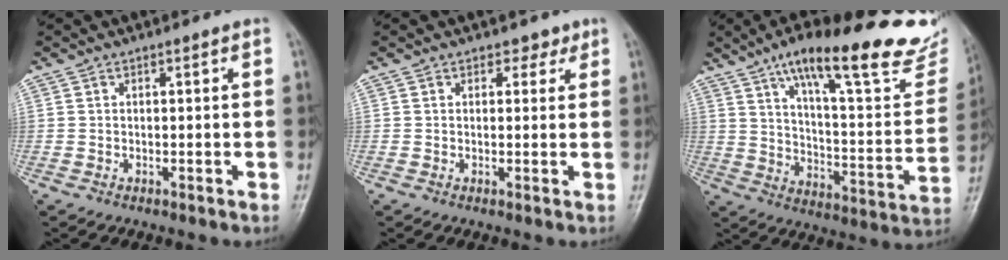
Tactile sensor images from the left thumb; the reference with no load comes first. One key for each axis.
{"total": 1.9, "fx": 1.3, "fy": 1.3, "fz": 0.6, "tx": 0.011, "ty": -0.005, "tz": 0.012}
{"total": 28.1, "fx": 20.3, "fy": 7.2, "fz": 18.0, "tx": -0.223, "ty": -0.071, "tz": 0.289}